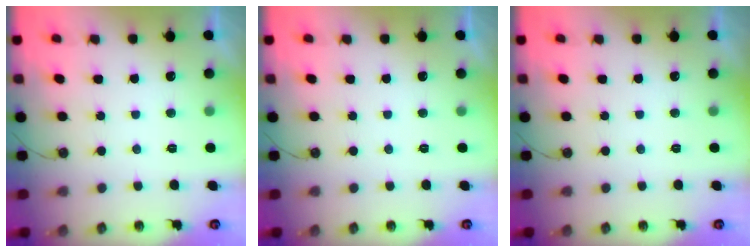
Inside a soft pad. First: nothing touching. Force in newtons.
{"total": 0.0}
{"total": 0.0}